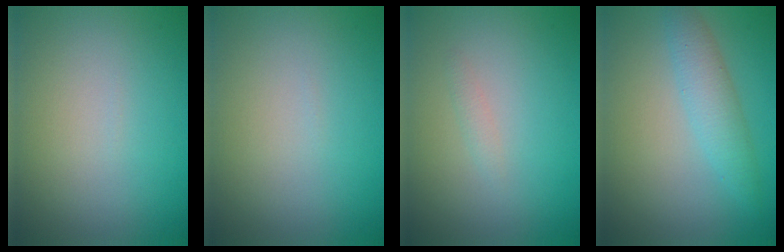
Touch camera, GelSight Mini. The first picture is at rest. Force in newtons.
{"total": 0.0}
{"total": 0.7, "press": 0.7, "slide": 0.0}
{"total": 2.9, "press": 2.9, "slide": 0.1}